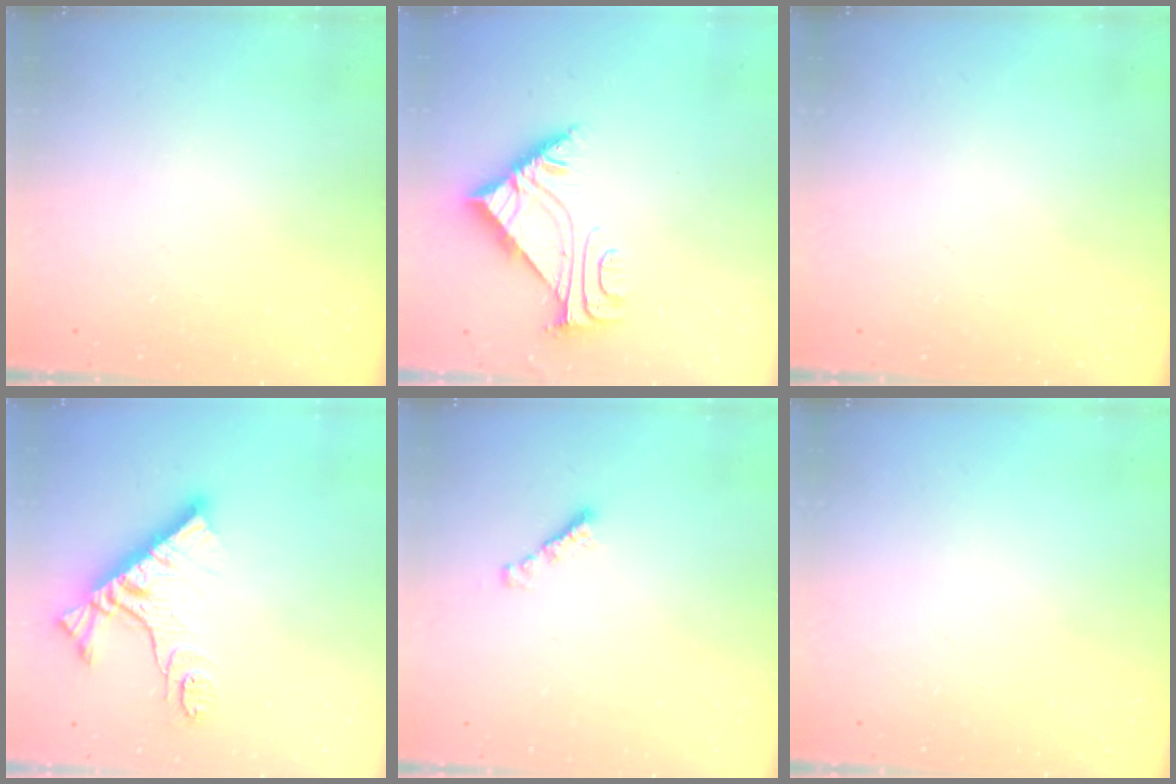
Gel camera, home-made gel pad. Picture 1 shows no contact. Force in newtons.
{"total": 5.5, "press": 5.4, "slide": 0.8}
{"total": 0.0}
{"total": 12.7, "press": 12.7, "slide": 1.2}
{"total": 2.4, "press": 2.4, "slide": 0.4}
{"total": 0.0}